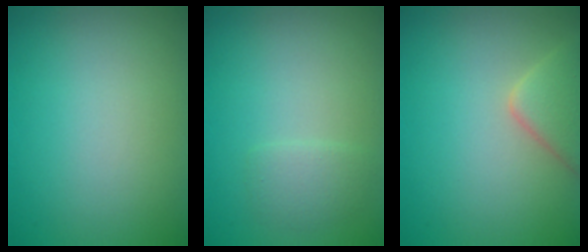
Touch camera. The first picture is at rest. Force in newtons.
{"total": 1.5, "press": 1.5, "slide": 0.0}
{"total": 3.5, "press": 3.5, "slide": 0.1}